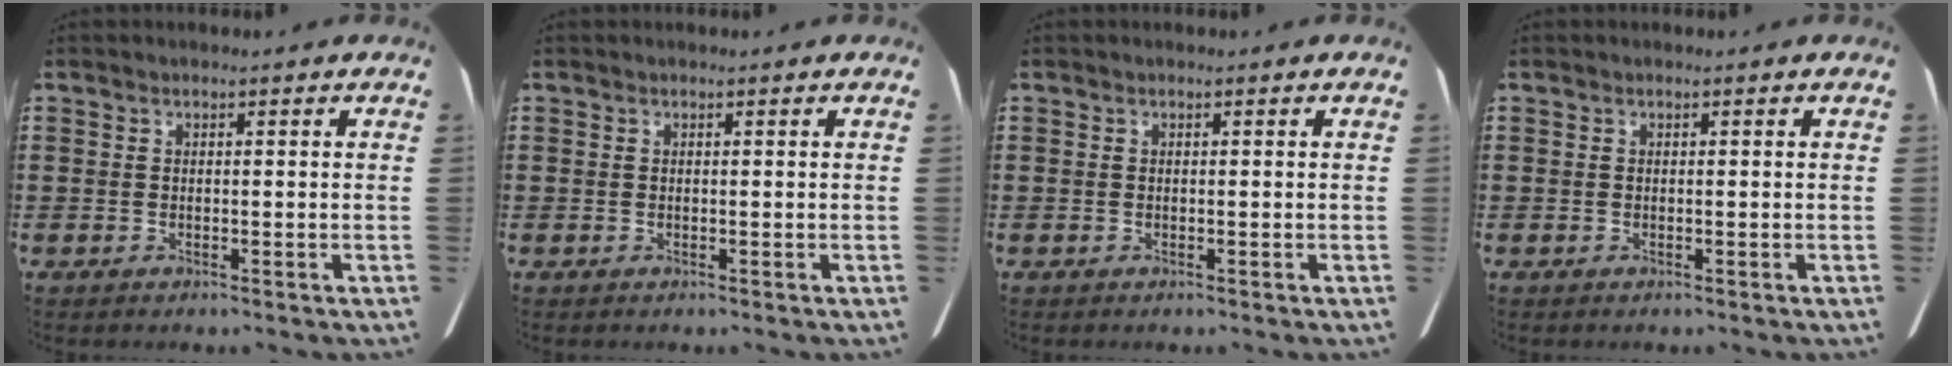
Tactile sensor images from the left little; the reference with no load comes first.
{"total": 0.0}
{"total": 0.0}
{"total": 0.0}